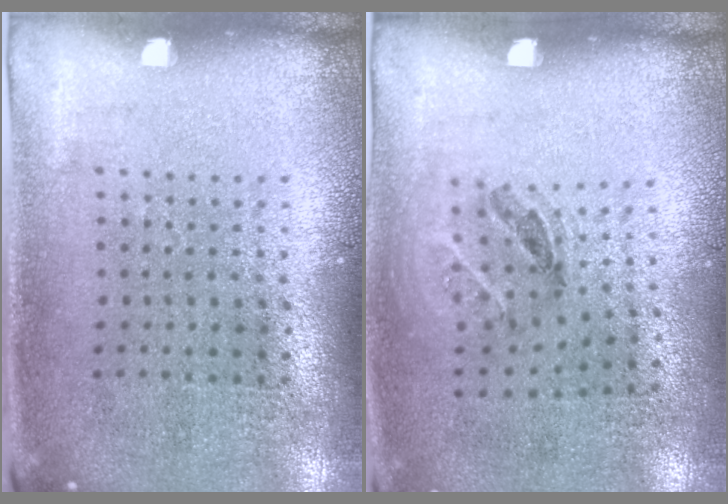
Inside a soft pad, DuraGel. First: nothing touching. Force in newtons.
{"total": 1.2, "press": 0.7, "slide": 1.0}